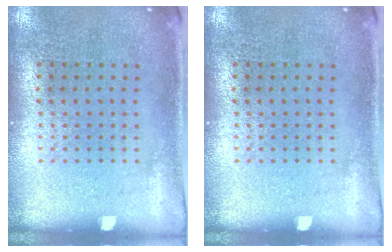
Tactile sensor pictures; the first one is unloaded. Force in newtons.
{"total": 0.0}